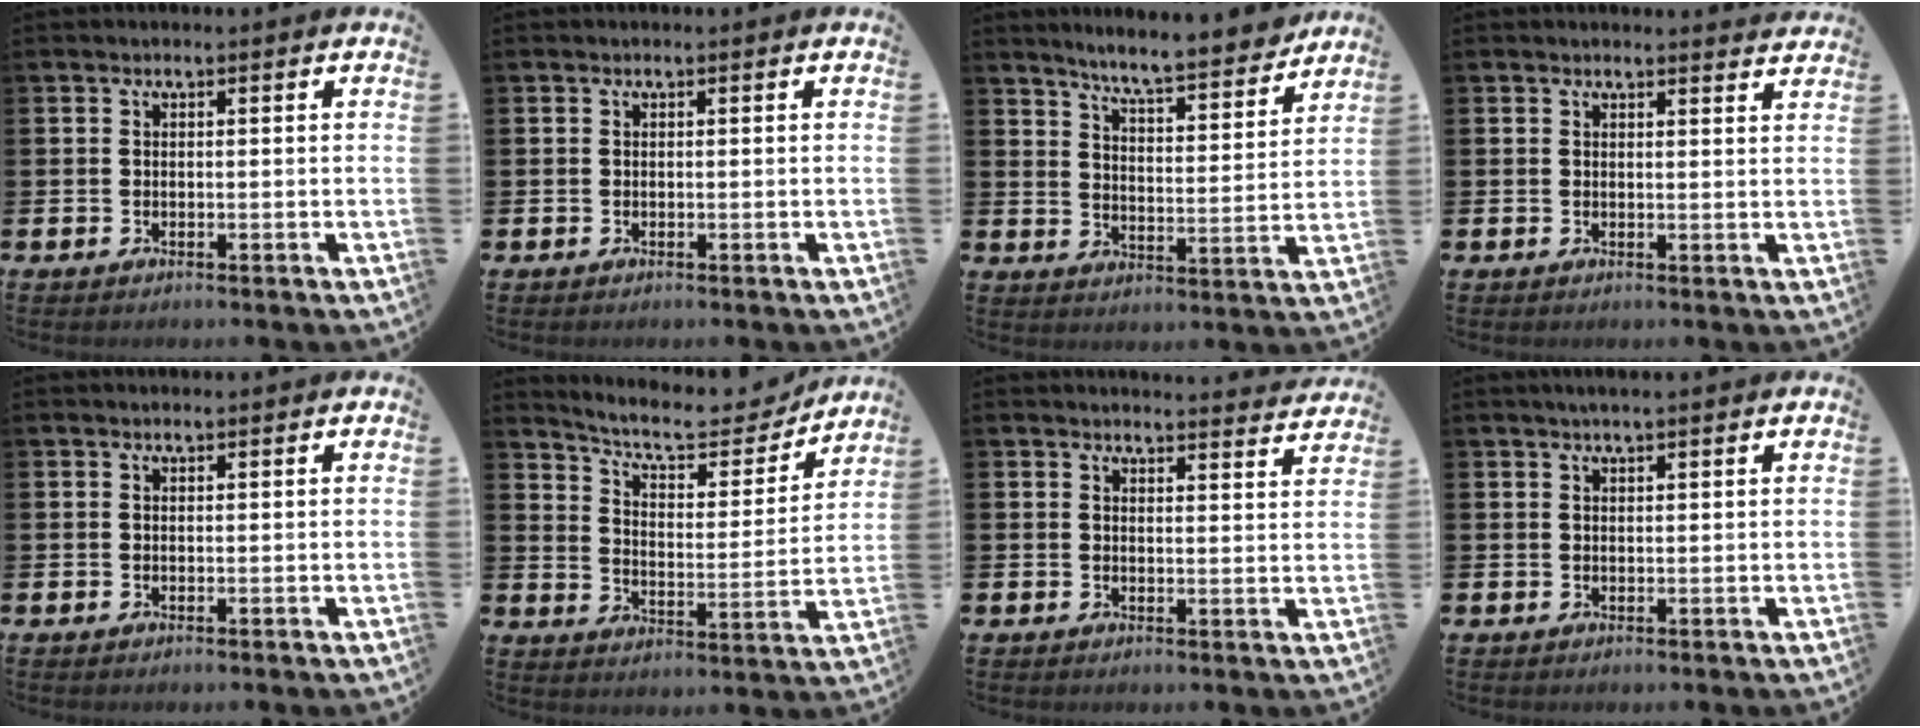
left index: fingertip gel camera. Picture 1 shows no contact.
{"total": 0.0}
{"total": 7.6, "force": [7.2, 0.1, 2.3], "torque": [-0.068, -0.050, 0.125]}
{"total": 1.8, "force": [1.8, 0.0, -0.1], "torque": [0.006, -0.012, 0.030]}
{"total": 0.0}
{"total": 8.7, "force": [7.9, 2.3, 2.8], "torque": [-0.079, -0.054, 0.135]}
{"total": 3.3, "force": [3.3, -0.1, 0.0], "torque": [0.002, -0.025, 0.056]}
{"total": 1.7, "force": [1.4, 0.1, 0.9], "torque": [-0.019, 0.002, 0.025]}